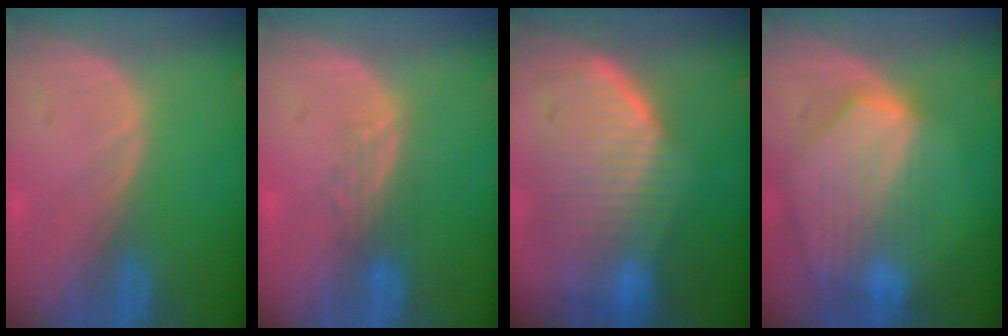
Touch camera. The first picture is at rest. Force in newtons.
{"total": 2.8, "press": 2.4, "slide": 1.4}
{"total": 10.0, "press": 9.0, "slide": 4.4}
{"total": 9.2, "press": 8.1, "slide": 4.3}